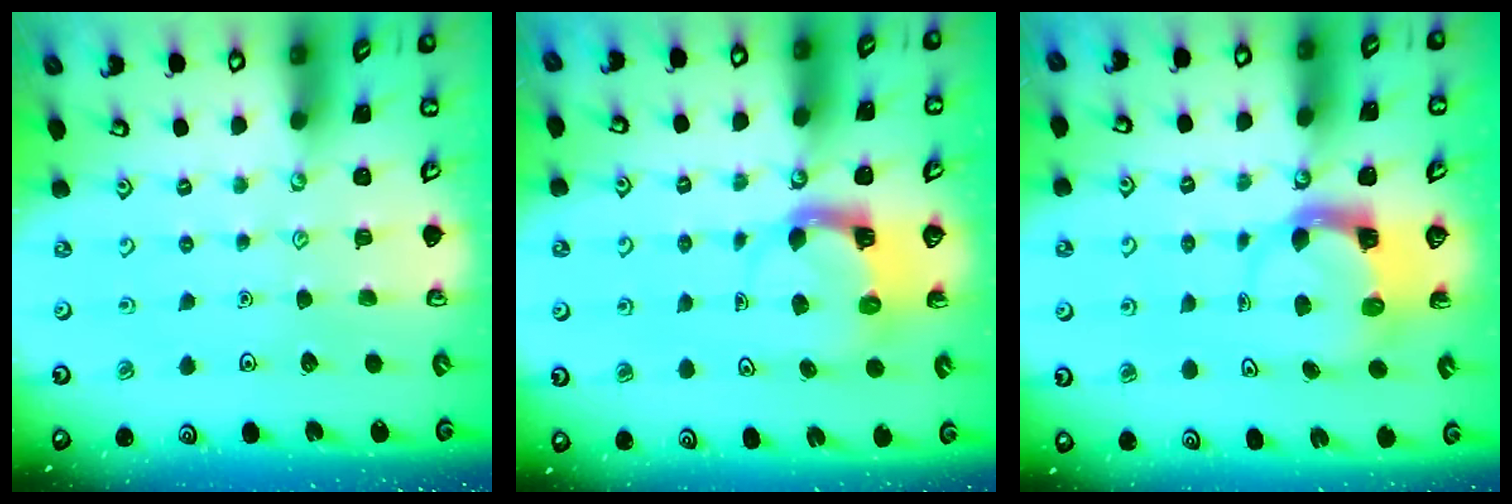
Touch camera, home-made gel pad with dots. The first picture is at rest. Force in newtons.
{"total": 3.9, "press": 3.9, "slide": 0.3}
{"total": 3.6, "press": 3.6, "slide": 0.5}